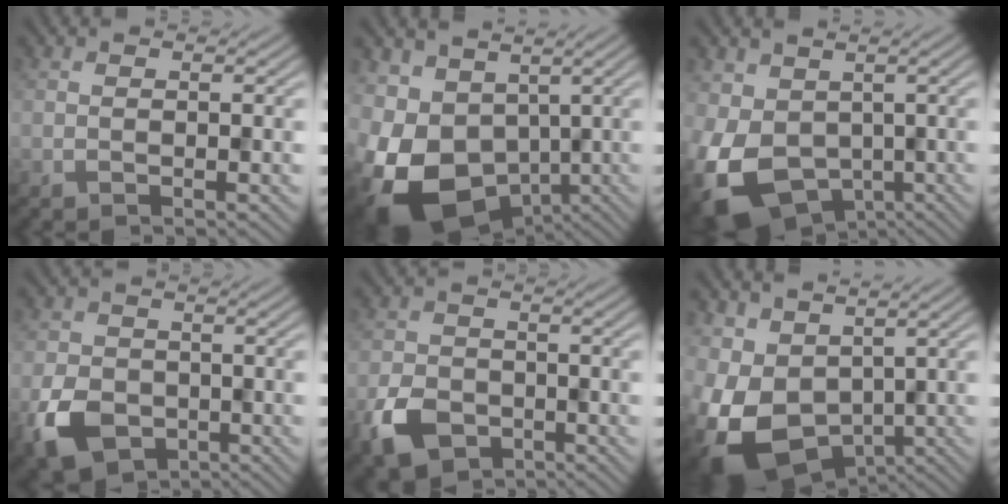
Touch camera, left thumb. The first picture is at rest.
{"total": 14.6, "force": [-3.7, 10.1, 9.8], "torque": [-0.236, -0.028, -0.051]}
{"total": 12.0, "force": [-2.0, 8.9, 7.8], "torque": [-0.195, -0.032, -0.027]}
{"total": 7.9, "force": [-3.3, 5.8, 4.1], "torque": [-0.103, -0.021, -0.069]}
{"total": 6.8, "force": [-3.4, 4.9, 3.4], "torque": [-0.082, -0.012, -0.071]}
{"total": 12.1, "force": [-1.2, 8.8, 8.2], "torque": [-0.214, -0.036, -0.005]}